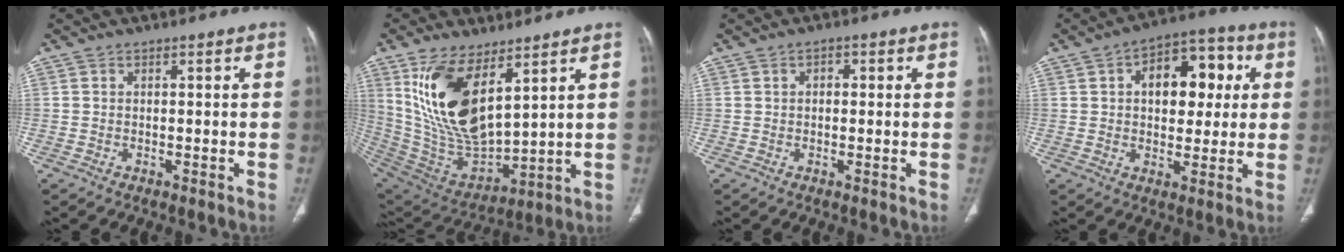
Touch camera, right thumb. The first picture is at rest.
{"total": 19.1, "force": [8.3, 8.6, 14.9], "torque": [-0.276, -0.040, 0.184]}
{"total": 1.7, "force": [0.4, 1.1, 1.2], "torque": [-0.016, 0.005, 0.004]}
{"total": 13.9, "force": [3.1, 8.5, 10.5], "torque": [-0.104, 0.018, 0.040]}